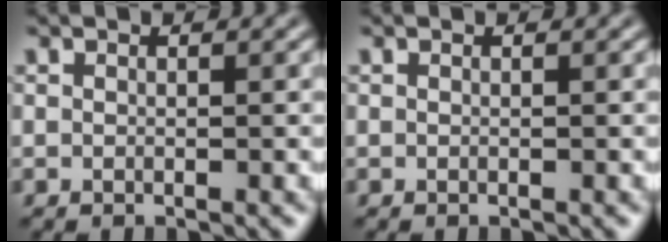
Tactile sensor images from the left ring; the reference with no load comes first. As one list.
[{"total": 0.0}]